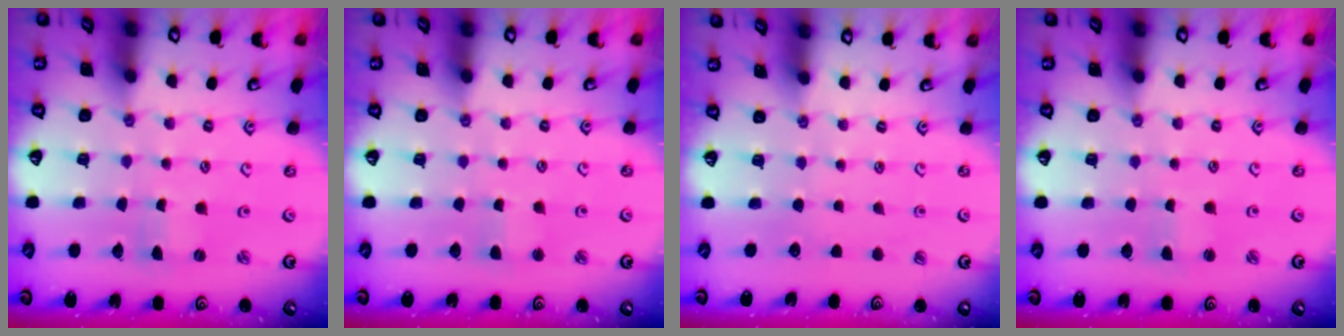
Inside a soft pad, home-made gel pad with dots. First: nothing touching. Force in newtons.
{"total": 2.6, "press": 2.6, "slide": 0.4}
{"total": 0.0}
{"total": 1.9, "press": 1.9, "slide": 0.4}